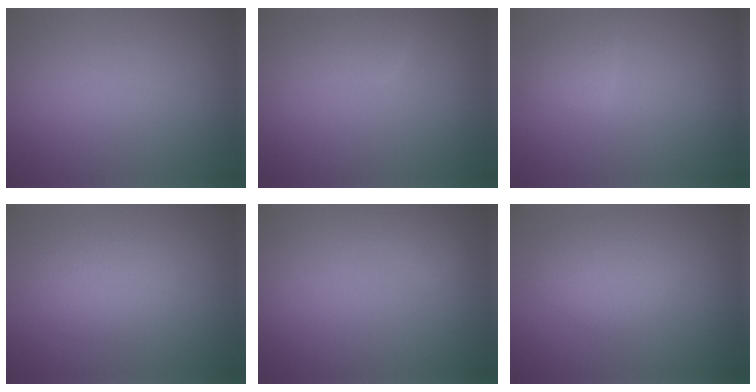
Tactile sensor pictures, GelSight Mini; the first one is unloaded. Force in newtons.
{"total": 1.2, "press": 1.2, "slide": 0.1}
{"total": 1.5, "press": 1.5, "slide": 0.1}
{"total": 2.8, "press": 2.8, "slide": 0.2}
{"total": 1.6, "press": 1.6, "slide": 0.1}
{"total": 2.8, "press": 2.8, "slide": 0.1}